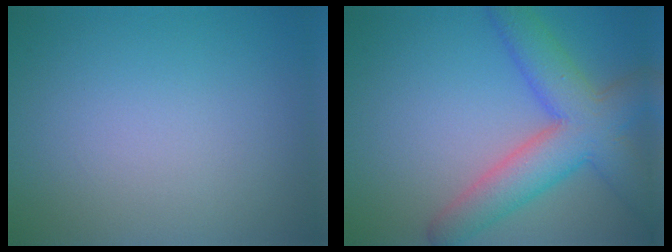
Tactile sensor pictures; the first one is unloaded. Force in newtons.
{"total": 7.6, "press": 7.6, "slide": 0.4}